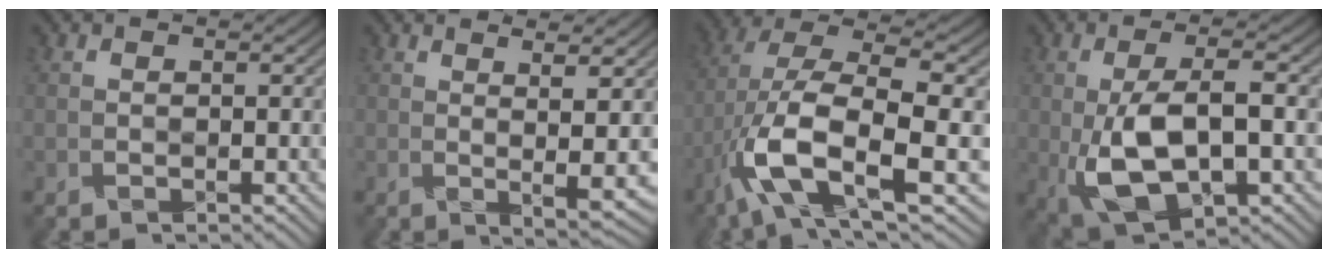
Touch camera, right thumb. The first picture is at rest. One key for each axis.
{"total": 4.4, "fx": 1.7, "fy": 0.0, "fz": 4.1, "tx": -0.072, "ty": 0.002, "tz": 0.034}
{"total": 12.4, "fx": -4.6, "fy": 4.3, "fz": 10.7, "tx": -0.222, "ty": -0.003, "tz": -0.093}
{"total": 10.9, "fx": -2.5, "fy": 4.7, "fz": 9.5, "tx": -0.187, "ty": -0.005, "tz": -0.042}